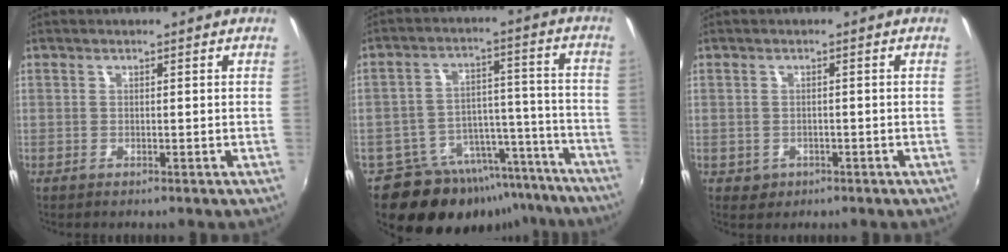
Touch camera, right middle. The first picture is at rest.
{"total": 19.1, "force": [-15.6, 9.3, 6.0], "torque": [-0.112, 0.044, -0.201]}
{"total": 2.1, "force": [-0.6, 1.9, 0.7], "torque": [-0.018, -0.003, -0.004]}